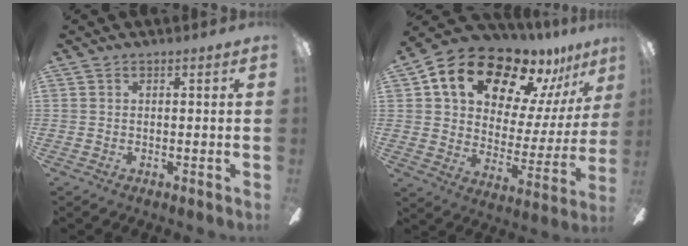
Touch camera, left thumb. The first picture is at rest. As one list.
[{"total": 19.0, "force": [13.5, 9.8, 9.1], "torque": [-0.161, -0.083, 0.233]}]